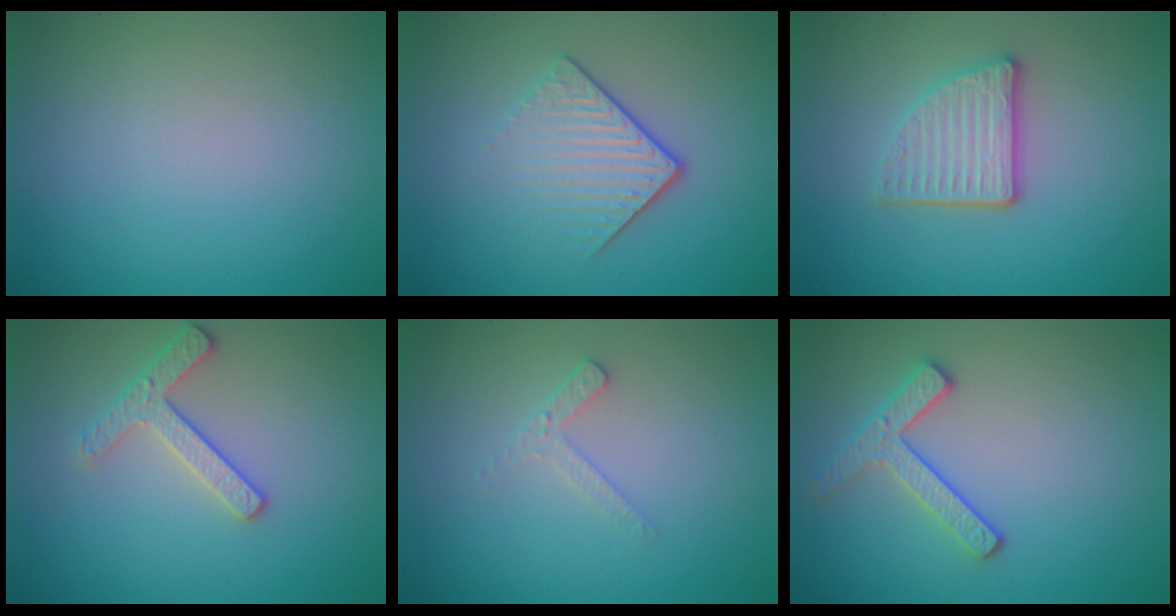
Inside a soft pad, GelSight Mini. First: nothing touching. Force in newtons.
{"total": 4.1, "press": 2.7, "slide": 3.2}
{"total": 3.6, "press": 3.1, "slide": 1.8}
{"total": 2.5, "press": 2.4, "slide": 0.3}
{"total": 1.6, "press": 1.5, "slide": 0.4}
{"total": 2.5, "press": 2.3, "slide": 0.9}